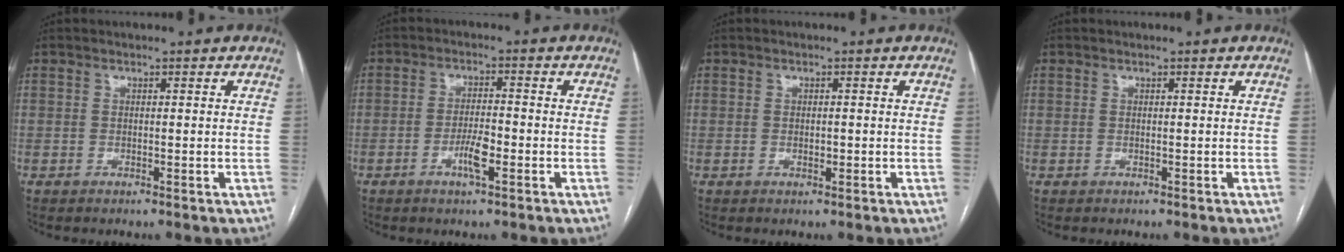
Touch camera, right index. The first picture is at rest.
{"total": 4.5, "force": [-1.9, 0.9, 3.9], "torque": [-0.072, 0.001, -0.033]}
{"total": 1.2, "force": [-0.3, 0.6, 1.0], "torque": [-0.017, 0.000, -0.002]}
{"total": 0.0}